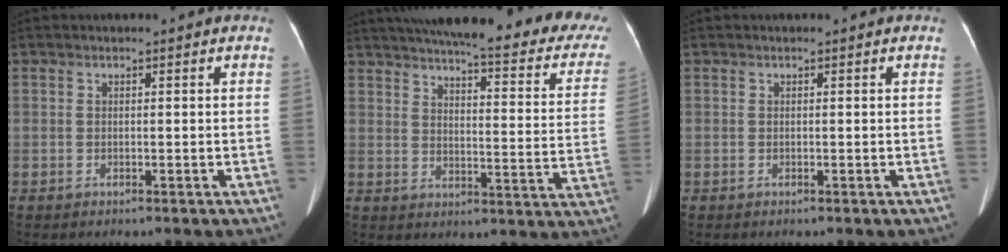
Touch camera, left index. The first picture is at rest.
{"total": 31.2, "force": [26.3, 4.9, 16.2], "torque": [-0.216, -0.046, 0.309]}
{"total": 0.0}